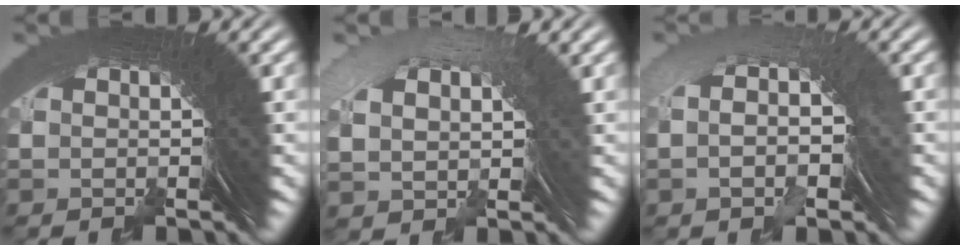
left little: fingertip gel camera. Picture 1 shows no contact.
{"total": 2.6, "force": [1.3, 1.1, 1.9], "torque": [-0.034, 0.012, 0.032]}
{"total": 1.8, "force": [-0.4, 0.7, 1.6], "torque": [-0.021, 0.022, -0.014]}